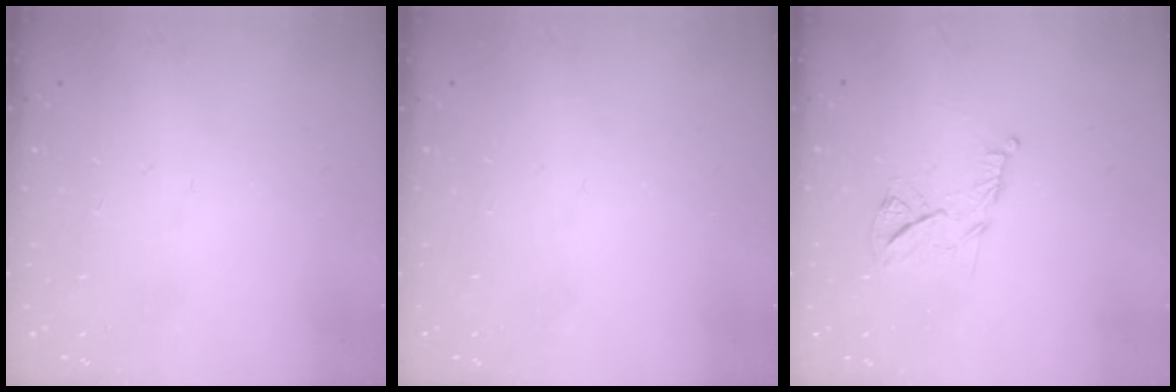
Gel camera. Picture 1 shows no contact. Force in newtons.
{"total": 0.0}
{"total": 8.6, "press": 8.6, "slide": 0.7}